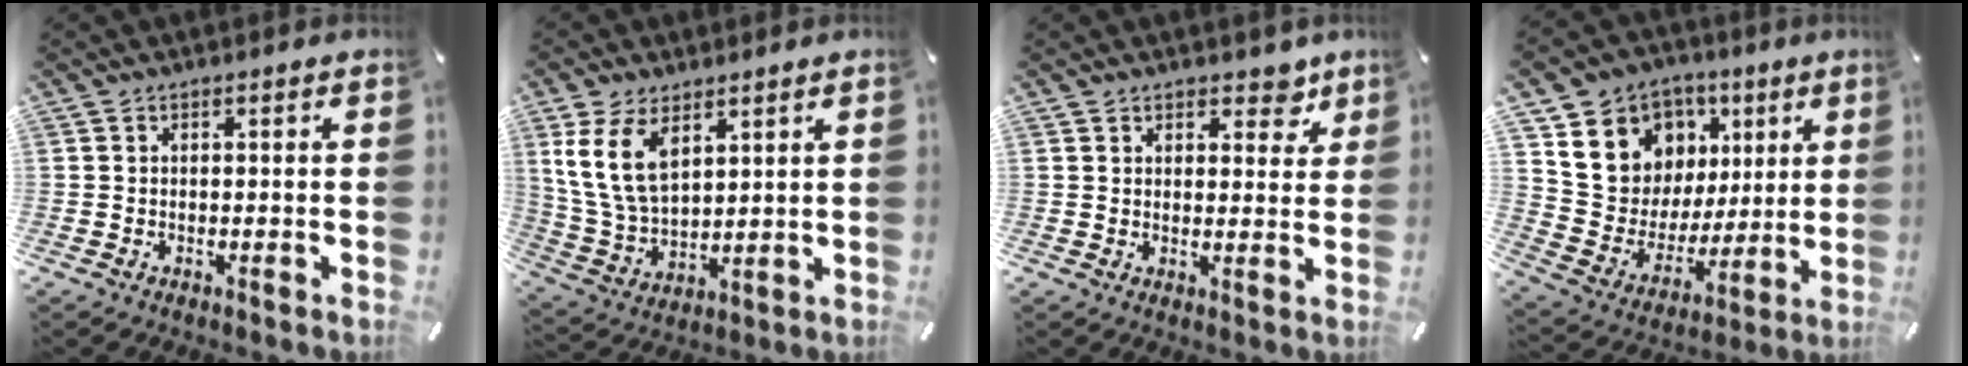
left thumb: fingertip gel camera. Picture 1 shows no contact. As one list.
[{"total": 11.0, "force": [5.6, 6.7, 6.8], "torque": [-0.182, -0.017, 0.102]}, {"total": 5.4, "force": [3.9, 3.1, 2.0], "torque": [-0.004, -0.021, 0.061]}, {"total": 13.8, "force": [5.7, 12.2, 3.1], "torque": [-0.058, -0.041, 0.120]}]